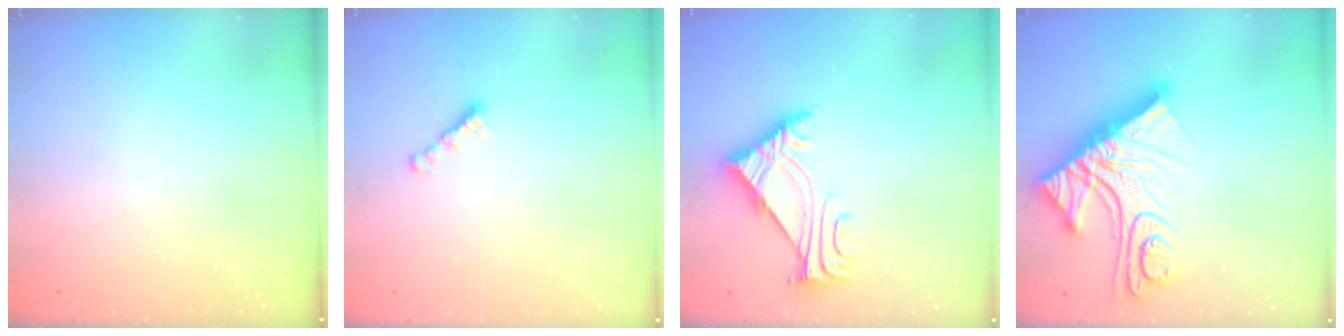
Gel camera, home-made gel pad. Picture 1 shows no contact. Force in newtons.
{"total": 2.7, "press": 2.7, "slide": 0.2}
{"total": 6.2, "press": 6.2, "slide": 0.7}
{"total": 21.9, "press": 21.8, "slide": 1.9}